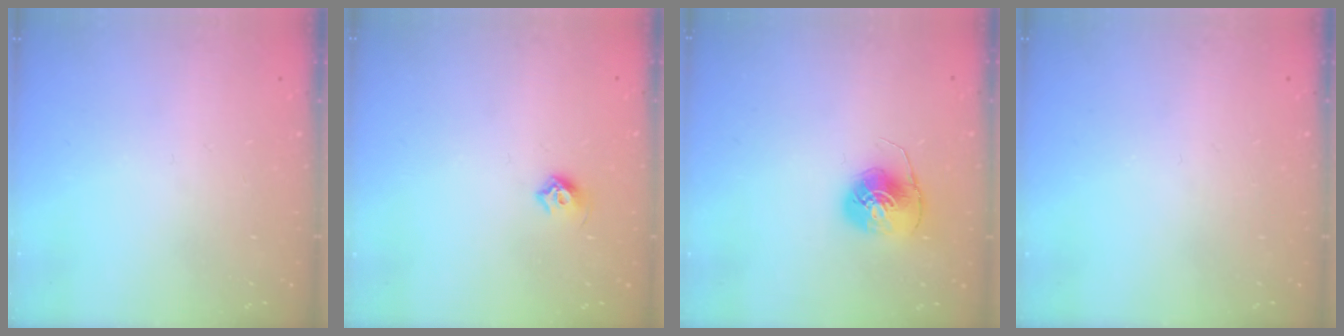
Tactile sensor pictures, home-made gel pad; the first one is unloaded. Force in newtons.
{"total": 5.5, "press": 5.3, "slide": 1.2}
{"total": 7.9, "press": 7.9, "slide": 0.3}
{"total": 0.0}